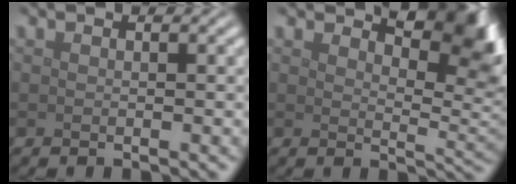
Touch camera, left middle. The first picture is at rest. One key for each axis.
{"total": 6.0, "fx": 4.0, "fy": 2.0, "fz": 4.0, "tx": -0.047, "ty": -0.003, "tz": 0.055}